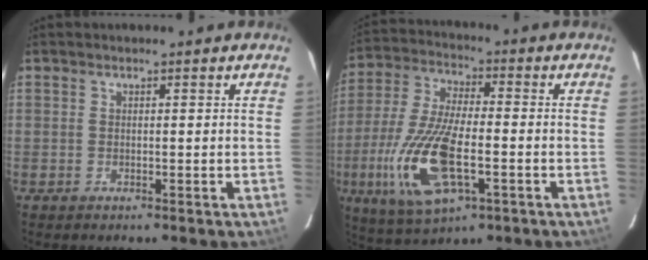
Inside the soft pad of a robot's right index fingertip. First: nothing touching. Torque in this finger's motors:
{"motor_torque": [1.90, -0.24, 0.50, 0.21]}